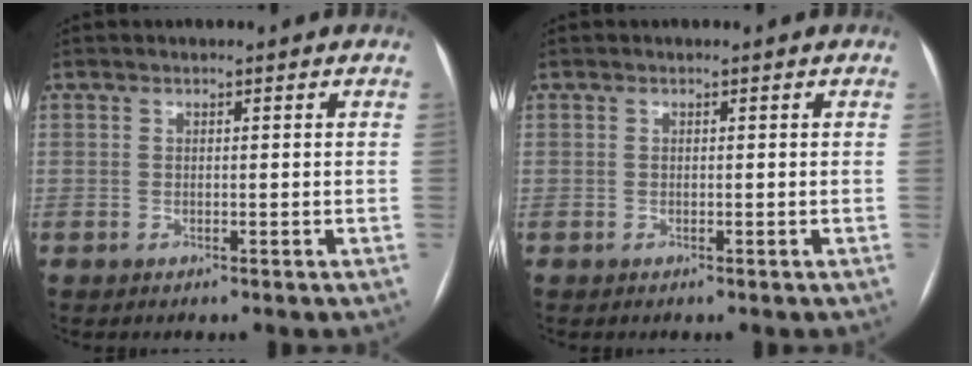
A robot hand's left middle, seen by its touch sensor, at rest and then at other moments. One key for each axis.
{"total": 0.0}